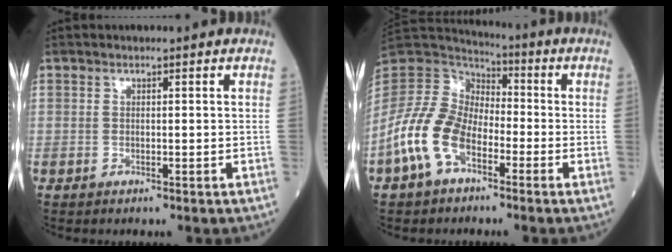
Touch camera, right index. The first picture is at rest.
{"total": 11.8, "force": [-5.1, 7.0, 7.9], "torque": [-0.187, 0.018, -0.105]}